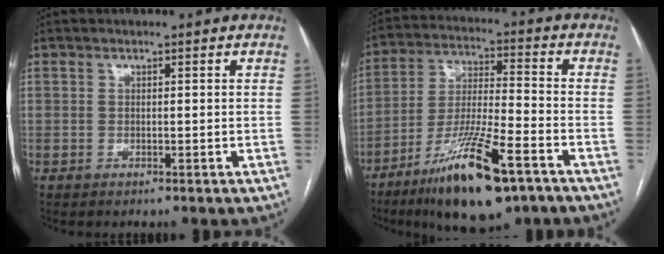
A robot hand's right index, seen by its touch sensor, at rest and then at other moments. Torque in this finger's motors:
{"motor_torque": [1.72, -0.42, 0.67, 0.21]}